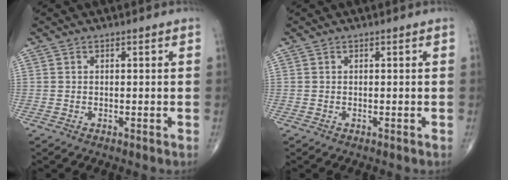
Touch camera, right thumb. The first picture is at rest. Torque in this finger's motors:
{"motor_torque": [0.00, 0.00, 0.00, 0.00, 0.00]}